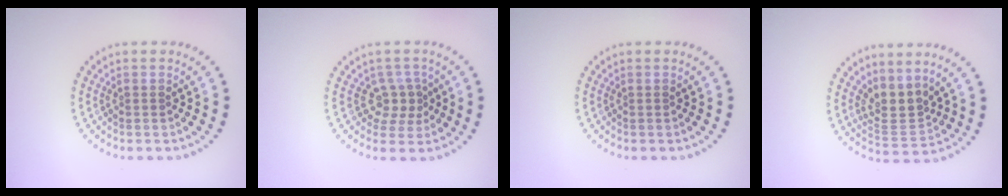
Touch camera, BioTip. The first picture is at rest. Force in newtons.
{"total": 2.3, "press": 1.8, "slide": 1.3}
{"total": 0.0}
{"total": 3.0, "press": 2.3, "slide": 1.9}